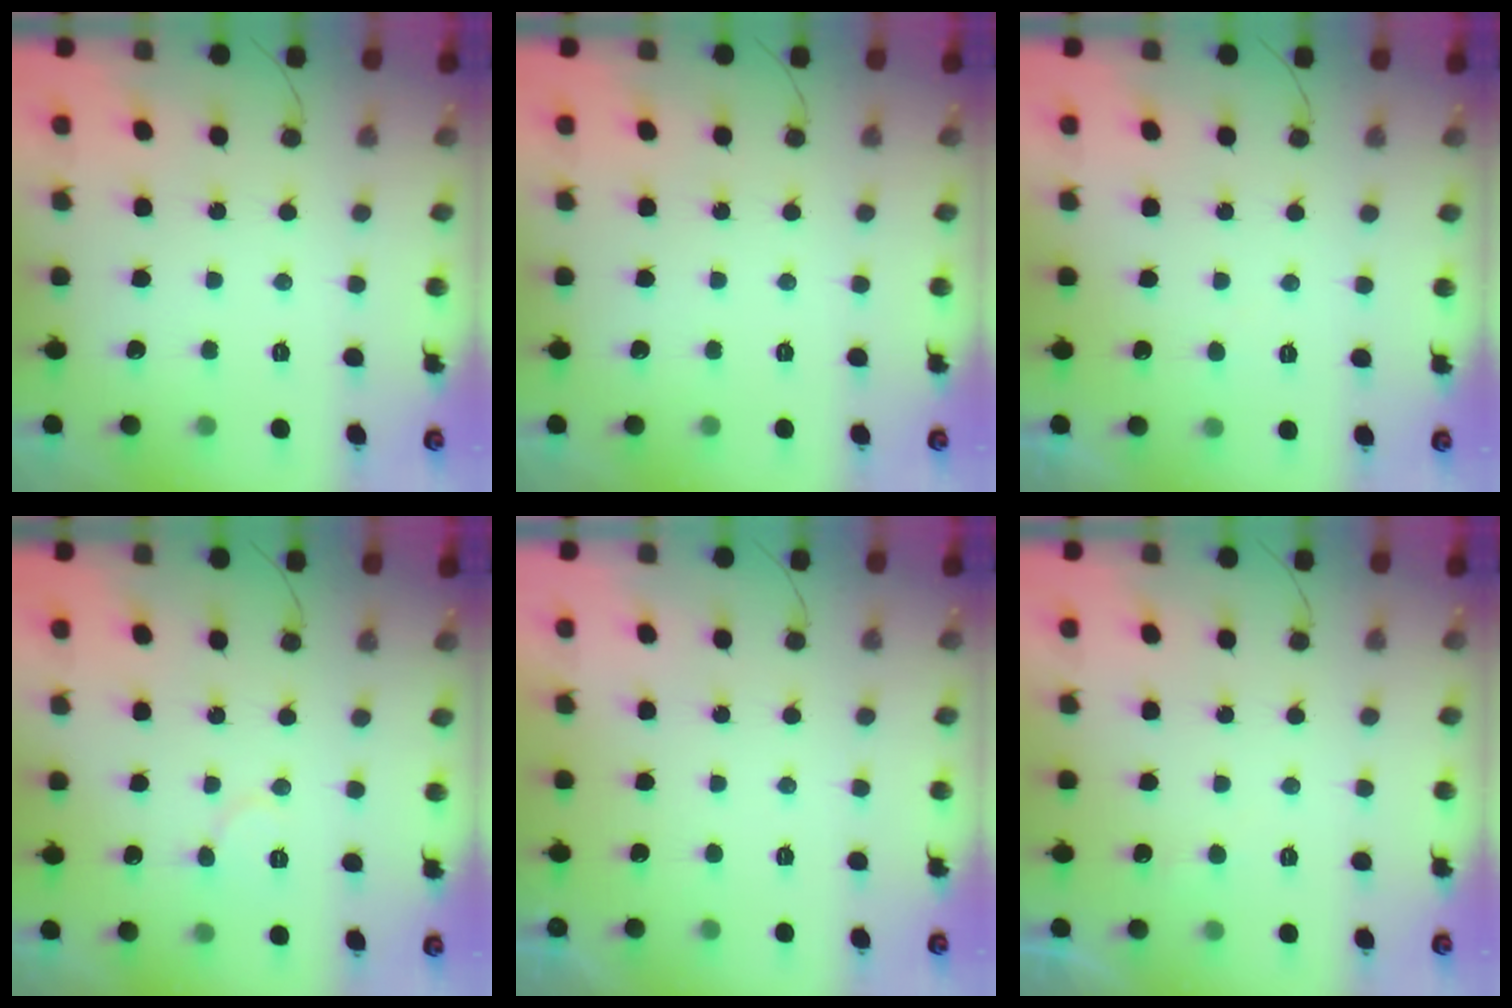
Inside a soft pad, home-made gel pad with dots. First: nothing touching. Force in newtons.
{"total": 0.0}
{"total": 2.3, "press": 2.3, "slide": 0.1}
{"total": 5.8, "press": 5.7, "slide": 0.5}
{"total": 1.2, "press": 1.1, "slide": 0.3}
{"total": 3.0, "press": 2.9, "slide": 0.4}